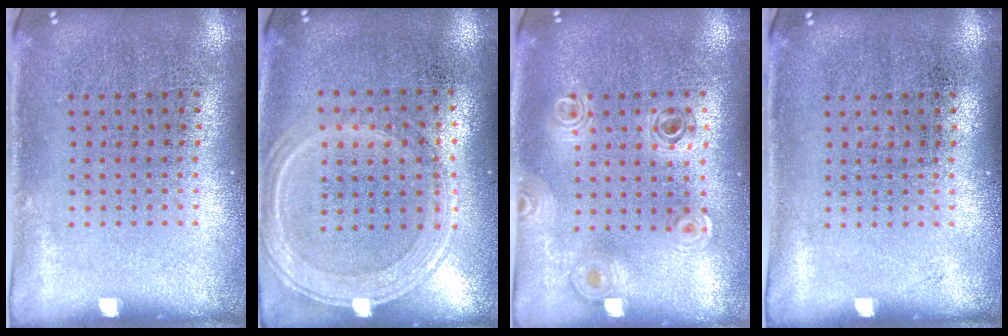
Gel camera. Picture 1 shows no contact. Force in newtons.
{"total": 1.3, "press": 1.2, "slide": 0.3}
{"total": 0.9, "press": 0.9, "slide": 0.1}
{"total": 0.0}